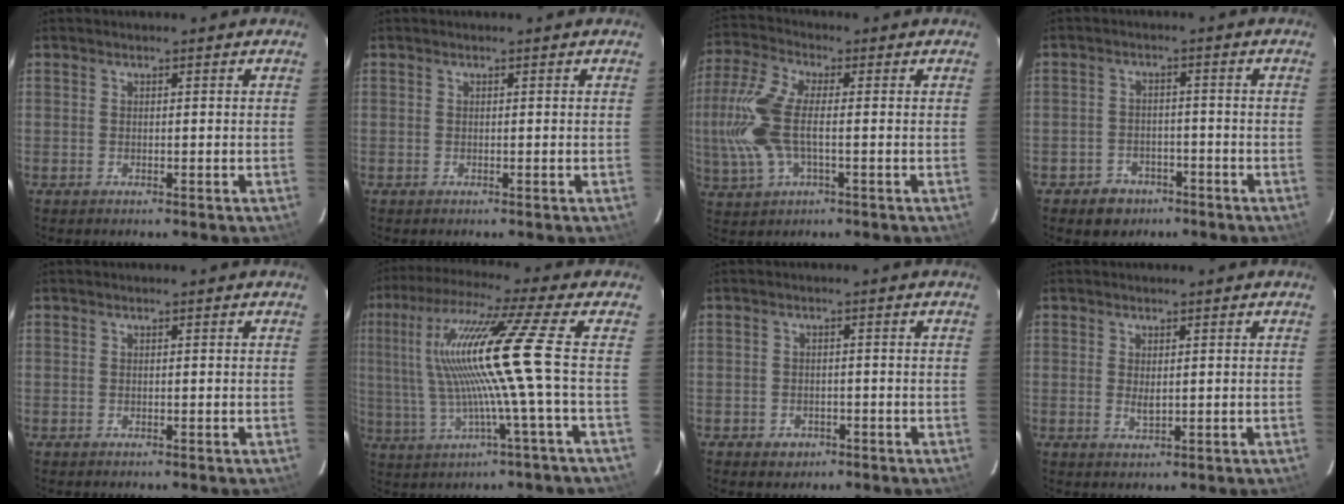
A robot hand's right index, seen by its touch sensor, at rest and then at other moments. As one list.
[{"total": 0.0}, {"total": 12.7, "force": [-1.1, 5.7, 11.3], "torque": [-0.254, 0.004, -0.024]}, {"total": 6.2, "force": [-4.0, 4.5, 1.2], "torque": [-0.047, 0.016, -0.053]}, {"total": 0.0}, {"total": 14.6, "force": [0.3, -2.0, 14.5], "torque": [-0.259, 0.001, 0.013]}, {"total": 3.2, "force": [-1.8, 2.6, 0.7], "torque": [-0.021, 0.003, -0.023]}, {"total": 2.0, "force": [0.1, 0.9, 1.7], "torque": [-0.030, -0.004, 0.005]}]